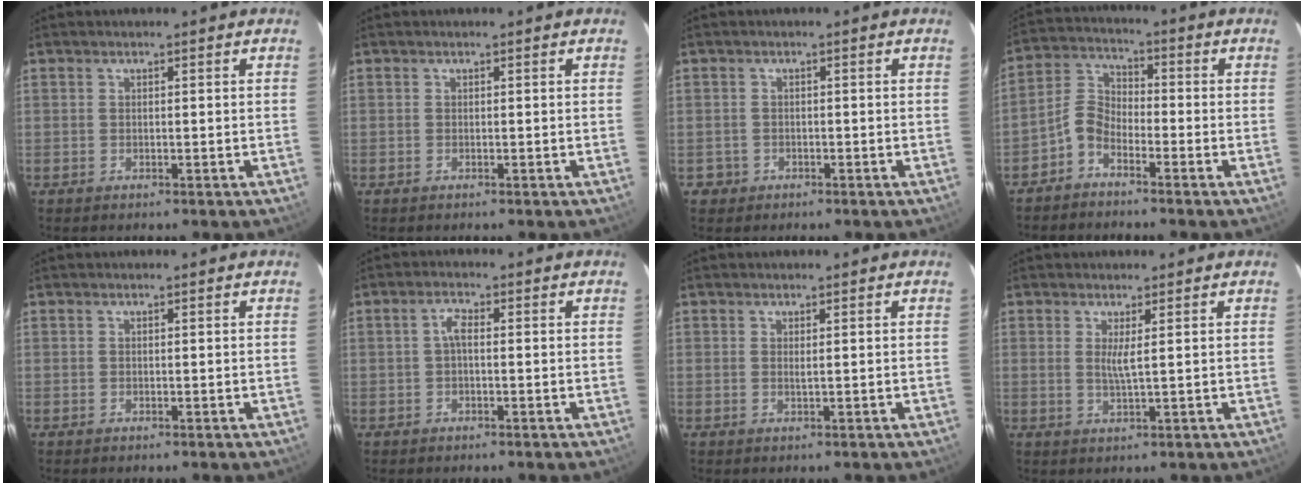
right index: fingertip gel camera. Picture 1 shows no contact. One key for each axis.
{"total": 0.0}
{"total": 2.5, "fx": -1.0, "fy": 2.3, "fz": 0.1, "tx": -0.005, "ty": 0.009, "tz": -0.015}
{"total": 5.1, "fx": -3.6, "fy": 2.7, "fz": 2.4, "tx": -0.058, "ty": 0.019, "tz": -0.082}
{"total": 0.0}
{"total": 2.1, "fx": -0.1, "fy": 0.9, "fz": 2.0, "tx": -0.042, "ty": 0.009, "tz": -0.003}
{"total": 0.7, "fx": 0.3, "fy": -0.1, "fz": 0.6, "tx": -0.012, "ty": 0.000, "tz": 0.005}
{"total": 2.4, "fx": 0.7, "fy": -0.2, "fz": 2.3, "tx": -0.042, "ty": -0.006, "tz": 0.011}